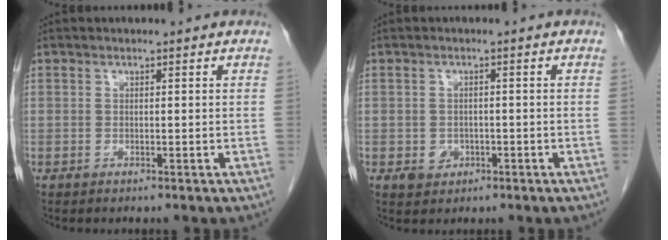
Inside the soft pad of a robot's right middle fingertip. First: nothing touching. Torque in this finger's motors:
{"motor_torque": [0.42, -0.07, 0.02, 0.00]}